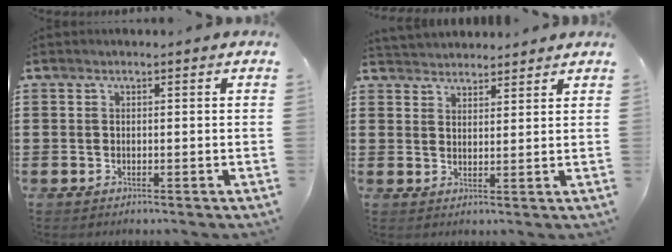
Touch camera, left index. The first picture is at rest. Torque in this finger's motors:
{"motor_torque": [2.14, 0.00, -0.04, -0.04]}